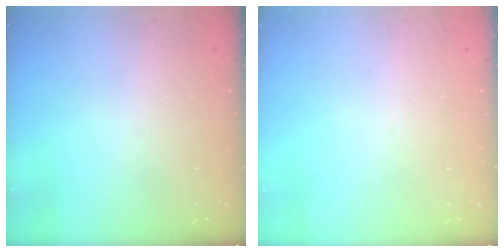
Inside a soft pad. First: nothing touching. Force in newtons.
{"total": 0.0}